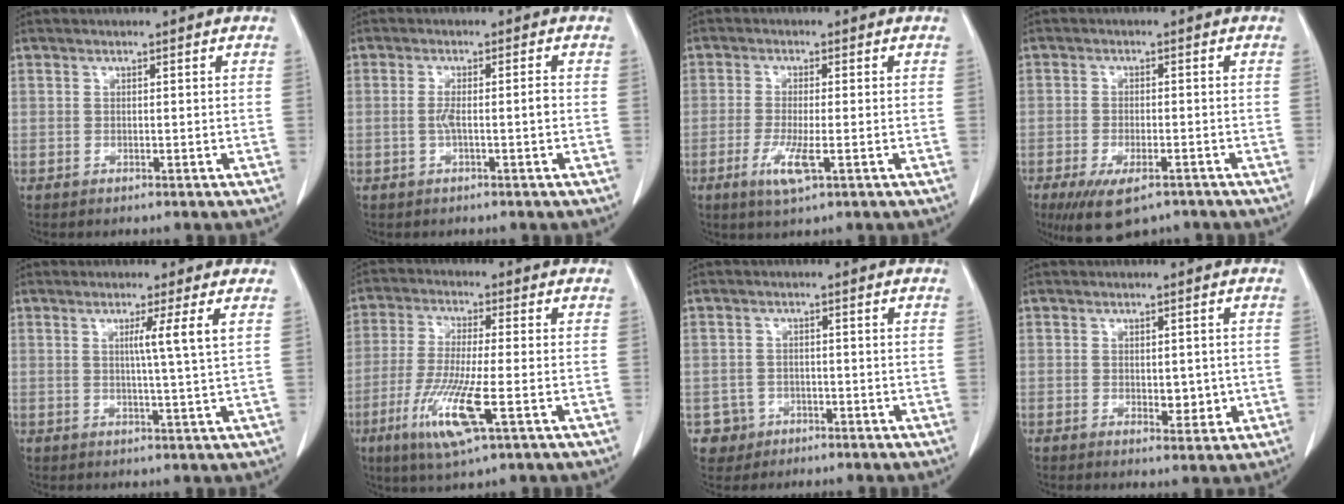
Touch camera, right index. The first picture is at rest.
{"total": 2.8, "force": [-0.5, 0.2, 2.8], "torque": [-0.049, 0.003, -0.006]}
{"total": 4.8, "force": [-1.8, 0.6, 4.4], "torque": [-0.088, -0.010, -0.029]}
{"total": 8.6, "force": [-5.8, 3.2, 5.4], "torque": [-0.091, -0.012, -0.089]}
{"total": 4.3, "force": [1.3, -1.5, 3.8], "torque": [-0.066, -0.010, 0.024]}
{"total": 10.5, "force": [-3.8, 0.7, 9.7], "torque": [-0.199, -0.024, -0.072]}
{"total": 3.4, "force": [-1.3, 3.1, -0.4], "torque": [0.012, 0.015, -0.021]}
{"total": 3.0, "force": [-0.1, 1.8, 2.5], "torque": [-0.025, -0.002, 0.009]}